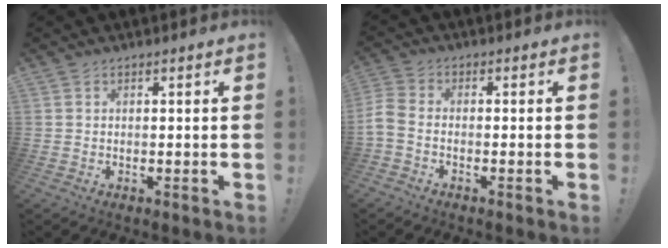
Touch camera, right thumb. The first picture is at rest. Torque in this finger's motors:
{"motor_torque": [0.76, 0.91, 0.48, -0.63, 0.02]}